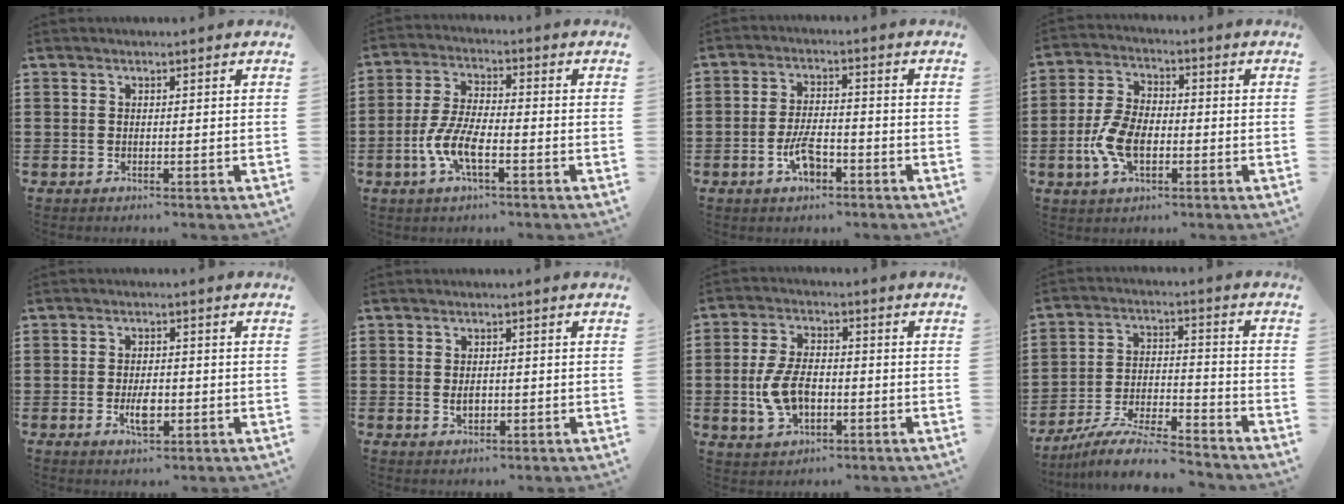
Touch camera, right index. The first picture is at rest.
{"total": 7.0, "force": [-2.9, 2.0, 6.0], "torque": [-0.146, -0.016, -0.060]}
{"total": 5.8, "force": [-2.5, 2.6, 4.5], "torque": [-0.094, 0.005, -0.049]}
{"total": 7.3, "force": [-2.1, 3.9, 5.7], "torque": [-0.138, -0.001, -0.045]}
{"total": 4.1, "force": [-1.1, 1.8, 3.6], "torque": [-0.069, 0.002, -0.019]}
{"total": 1.9, "force": [-0.2, 1.2, 1.5], "torque": [-0.030, 0.004, -0.004]}
{"total": 7.4, "force": [-1.5, 4.3, 5.8], "torque": [-0.129, 0.002, -0.030]}
{"total": 8.8, "force": [-8.1, 0.7, 3.3], "torque": [-0.066, 0.012, -0.160]}